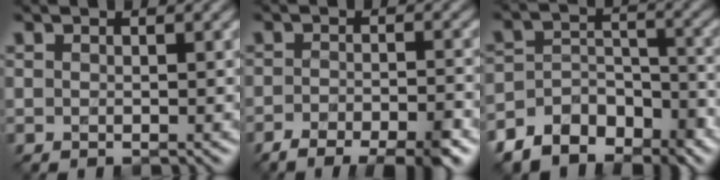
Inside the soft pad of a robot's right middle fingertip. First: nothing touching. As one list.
[{"total": 7.1, "force": [-5.0, 2.2, 4.6], "torque": [-0.065, -0.018, -0.080]}, {"total": 8.7, "force": [-6.9, 4.6, 2.5], "torque": [-0.031, 0.008, -0.111]}]